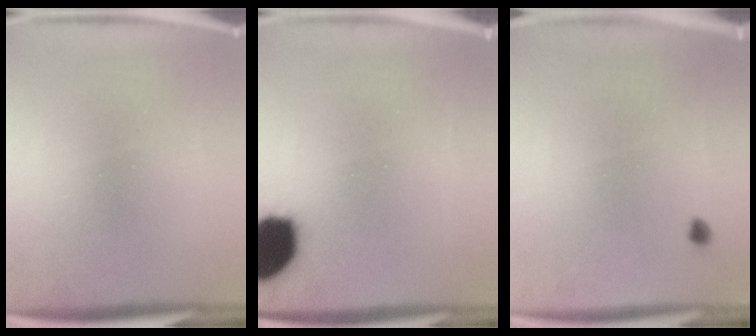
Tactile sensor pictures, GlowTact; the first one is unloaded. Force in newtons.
{"total": 16.5}
{"total": 0.8}